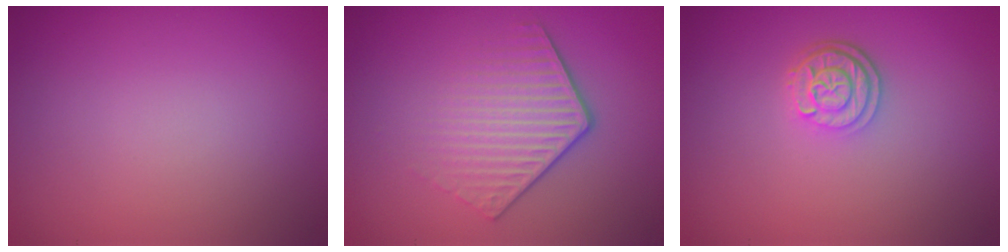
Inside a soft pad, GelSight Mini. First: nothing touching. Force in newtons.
{"total": 4.2, "press": 2.9, "slide": 2.9}
{"total": 2.8, "press": 2.3, "slide": 1.6}